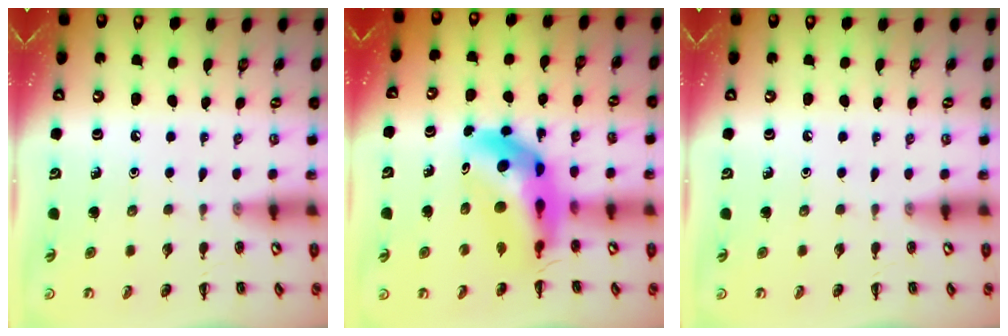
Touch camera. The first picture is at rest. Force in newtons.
{"total": 13.4, "press": 12.8, "slide": 4.0}
{"total": 0.0}